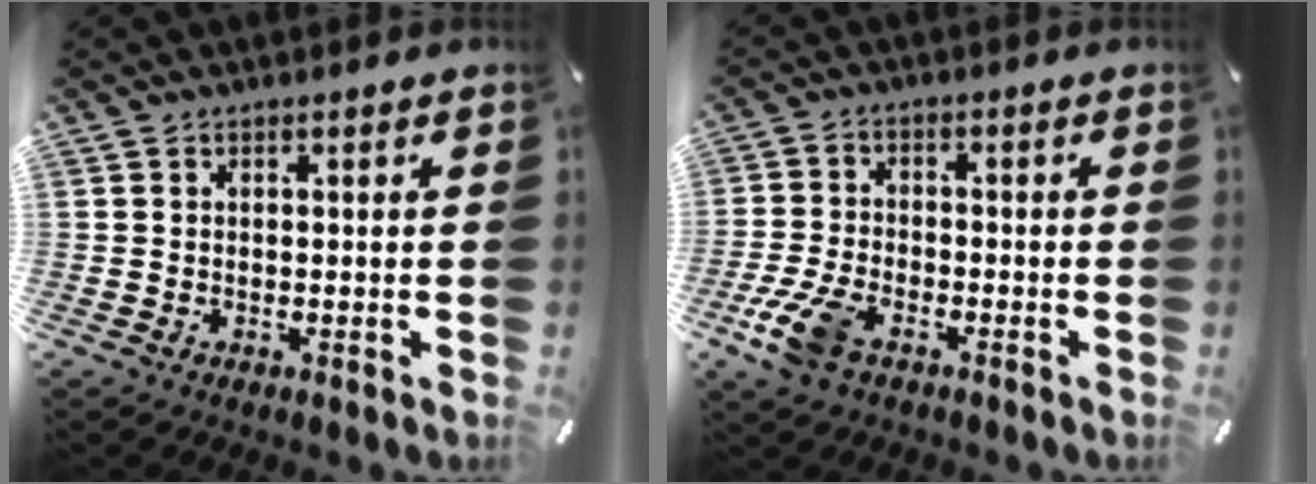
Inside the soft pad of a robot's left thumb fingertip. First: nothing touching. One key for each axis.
{"total": 7.9, "fx": -4.3, "fy": 4.1, "fz": 5.1, "tx": -0.121, "ty": 0.007, "tz": -0.082}